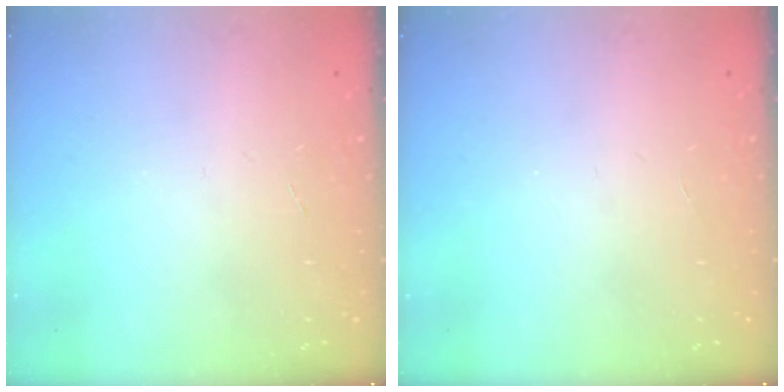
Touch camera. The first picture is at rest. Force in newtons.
{"total": 0.0}